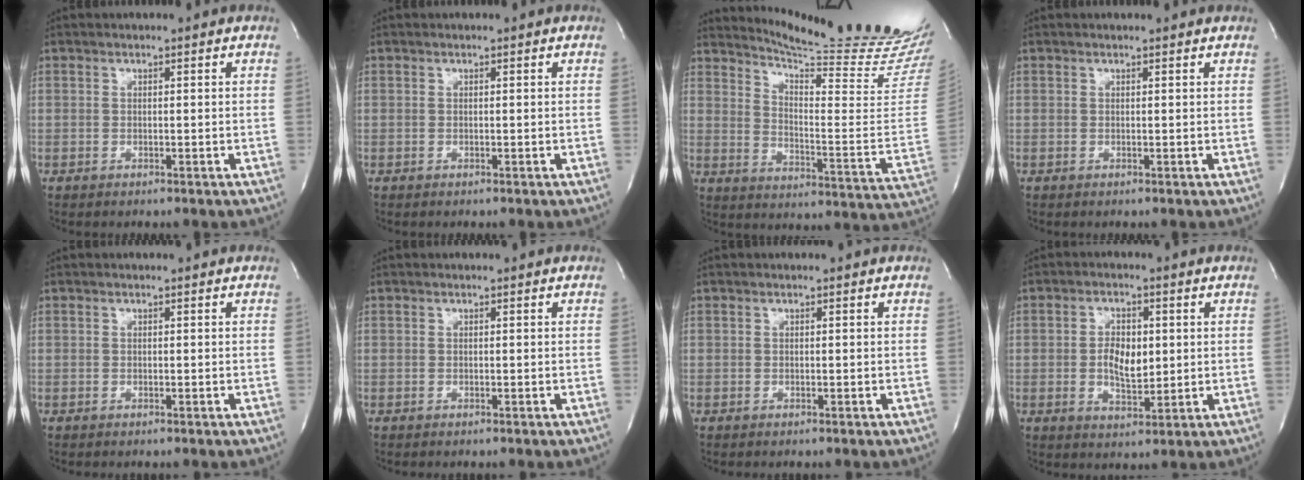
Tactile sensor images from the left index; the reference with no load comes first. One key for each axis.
{"total": 0.0}
{"total": 21.9, "fx": 20.4, "fy": -2.0, "fz": 7.8, "tx": -0.132, "ty": -0.144, "tz": 0.262}
{"total": 0.9, "fx": 0.9, "fy": 0.0, "fz": 0.0, "tx": -0.009, "ty": -0.001, "tz": 0.006}
{"total": 0.0}
{"total": 0.0}
{"total": 0.0}
{"total": 5.3, "fx": -0.1, "fy": 2.8, "fz": 4.5, "tx": -0.083, "ty": -0.006, "tz": 0.003}